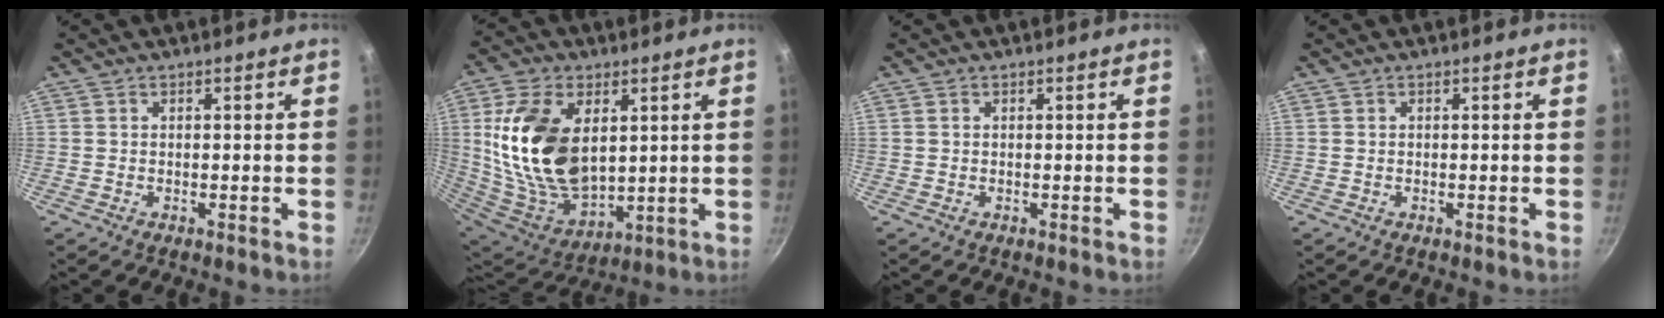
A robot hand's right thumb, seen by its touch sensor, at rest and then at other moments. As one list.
[{"total": 21.3, "force": [4.6, 13.0, 16.2], "torque": [-0.292, -0.031, 0.101]}, {"total": 0.0}, {"total": 0.0}]